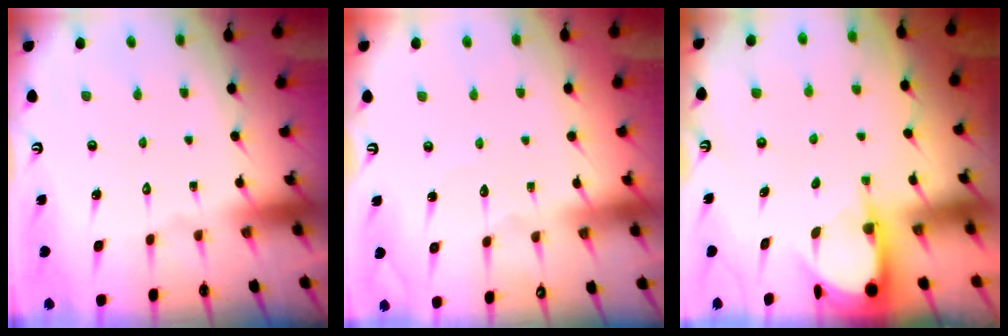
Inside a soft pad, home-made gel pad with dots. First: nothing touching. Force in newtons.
{"total": 2.6, "press": 2.6, "slide": 0.3}
{"total": 3.9, "press": 3.9, "slide": 0.3}